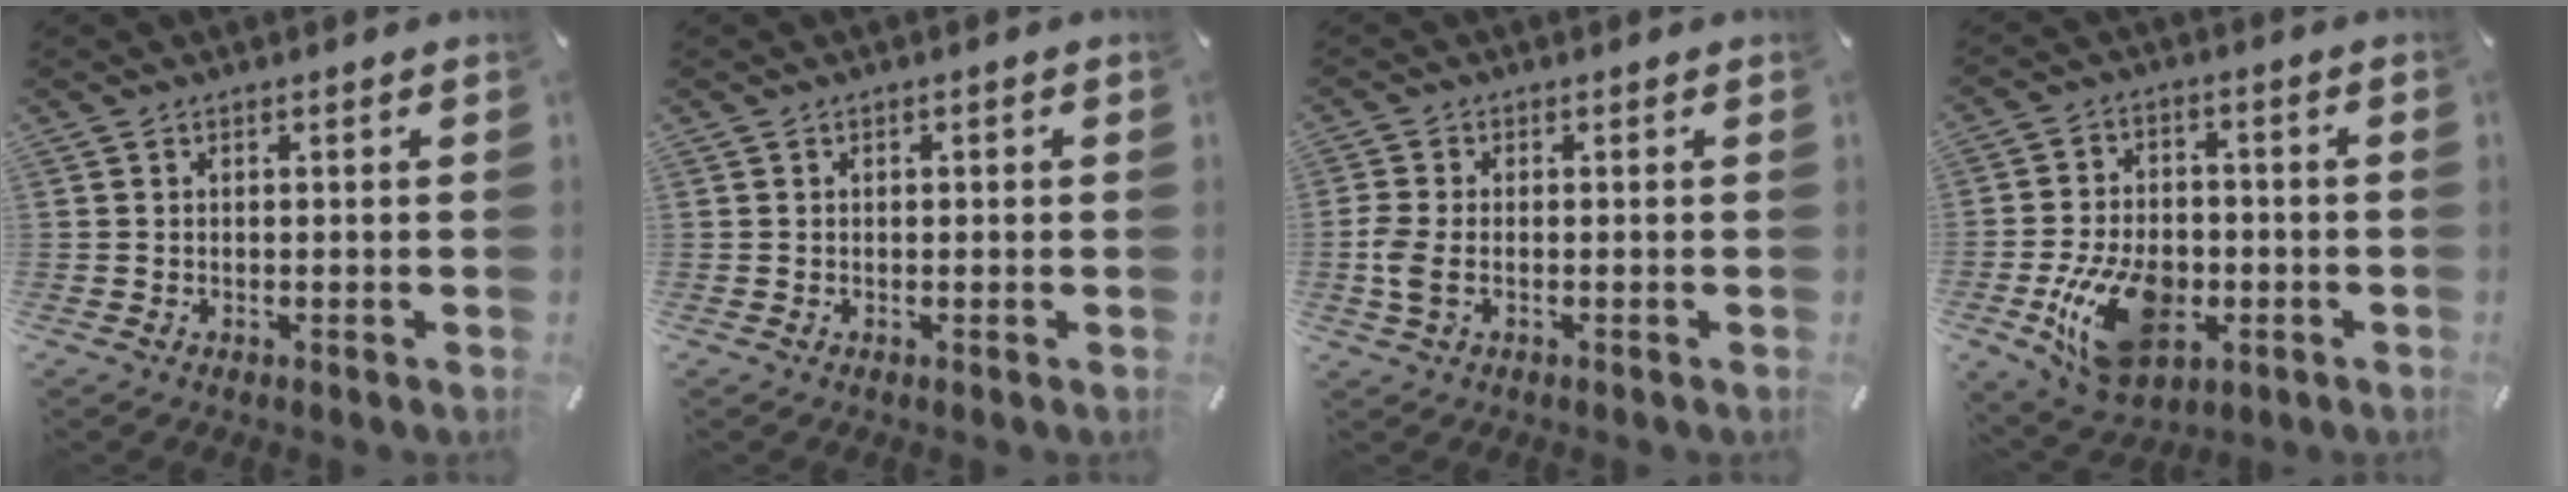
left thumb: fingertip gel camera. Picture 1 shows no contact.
{"total": 0.6, "force": [-0.1, 0.4, 0.4], "torque": [-0.008, 0.002, -0.003]}
{"total": 4.7, "force": [-0.8, 2.5, 3.8], "torque": [-0.090, -0.003, -0.017]}
{"total": 16.6, "force": [-4.7, 11.1, 11.4], "torque": [-0.221, 0.011, -0.076]}